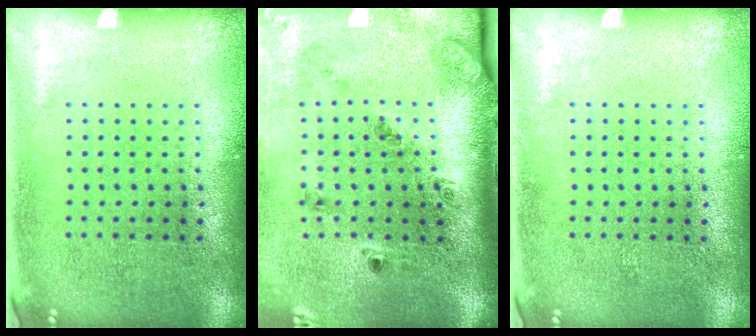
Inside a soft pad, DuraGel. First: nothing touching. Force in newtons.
{"total": 2.0, "press": 1.6, "slide": 1.3}
{"total": 0.0}